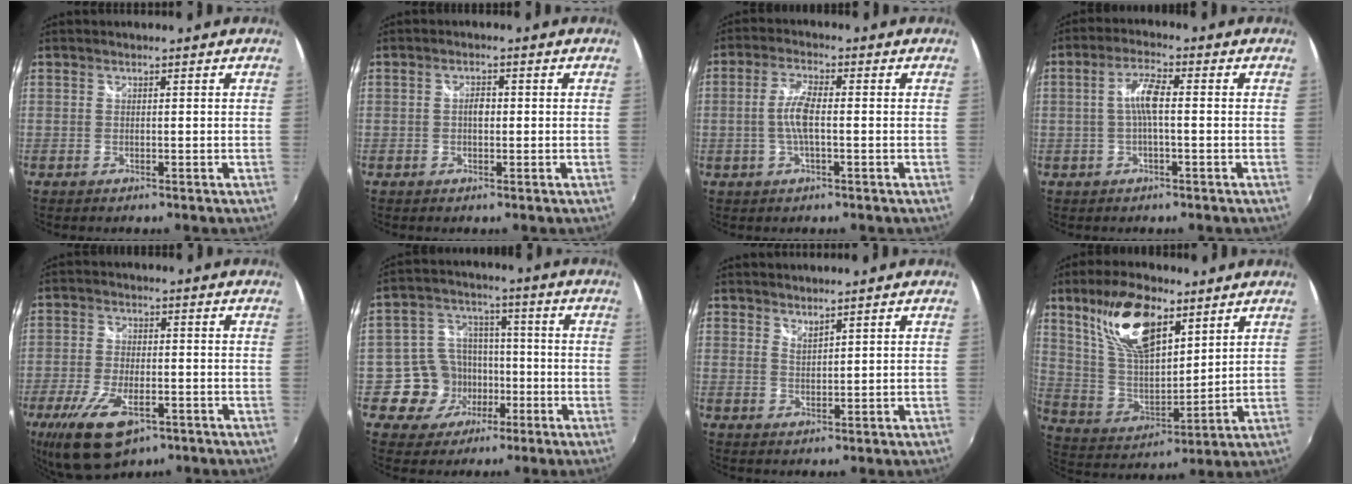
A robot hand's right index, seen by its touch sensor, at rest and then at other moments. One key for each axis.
{"total": 1.8, "fx": -0.1, "fy": 1.1, "fz": 1.5, "tx": -0.026, "ty": 0.005, "tz": -0.004}
{"total": 5.6, "fx": -0.6, "fy": 1.4, "fz": 5.3, "tx": -0.108, "ty": 0.004, "tz": -0.012}
{"total": 5.0, "fx": -0.3, "fy": 0.9, "fz": 4.9, "tx": -0.097, "ty": 0.009, "tz": -0.005}
{"total": 13.3, "fx": -7.1, "fy": 5.9, "fz": 9.6, "tx": -0.215, "ty": -0.040, "tz": -0.122}
{"total": 10.0, "fx": -3.6, "fy": 9.0, "fz": 2.1, "tx": -0.065, "ty": 0.026, "tz": -0.050}
{"total": 1.9, "fx": 1.8, "fy": 0.2, "fz": 0.5, "tx": -0.007, "ty": 0.001, "tz": 0.032}
{"total": 17.4, "fx": 9.9, "fy": 7.6, "fz": 12.1, "tx": -0.236, "ty": 0.017, "tz": 0.197}